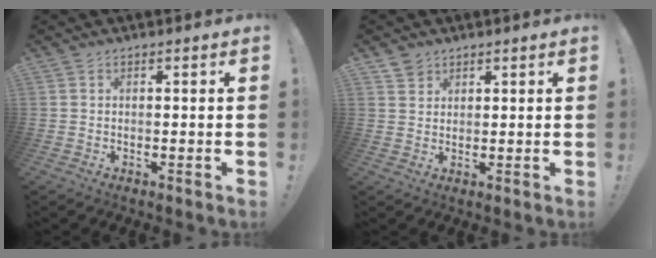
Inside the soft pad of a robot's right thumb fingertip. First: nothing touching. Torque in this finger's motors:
{"motor_torque": [0.36, 0.75, 0.35, -0.06, -0.09]}